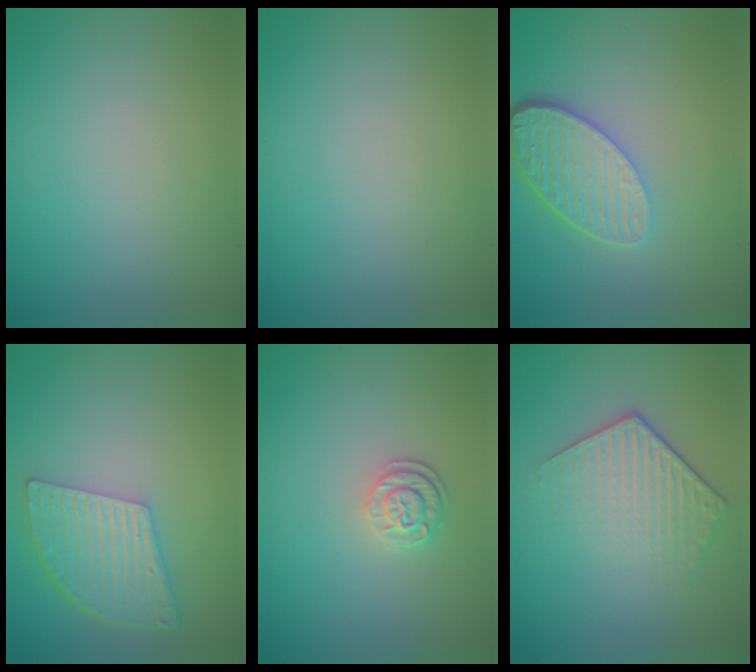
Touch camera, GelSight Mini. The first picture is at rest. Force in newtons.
{"total": 0.0}
{"total": 5.3, "press": 3.9, "slide": 3.6}
{"total": 5.8, "press": 4.3, "slide": 3.8}
{"total": 2.1, "press": 1.8, "slide": 1.2}
{"total": 4.2, "press": 2.9, "slide": 3.0}